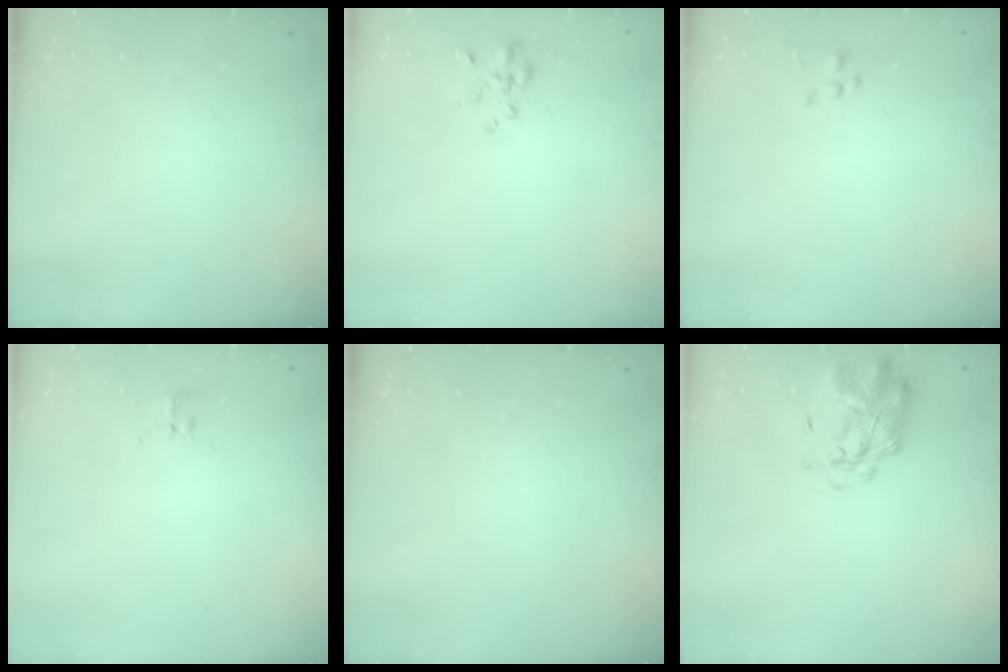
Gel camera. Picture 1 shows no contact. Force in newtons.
{"total": 2.4, "press": 2.3, "slide": 0.9}
{"total": 1.5, "press": 1.4, "slide": 0.5}
{"total": 2.8, "press": 2.5, "slide": 1.3}
{"total": 0.0}
{"total": 2.6, "press": 2.5, "slide": 0.7}